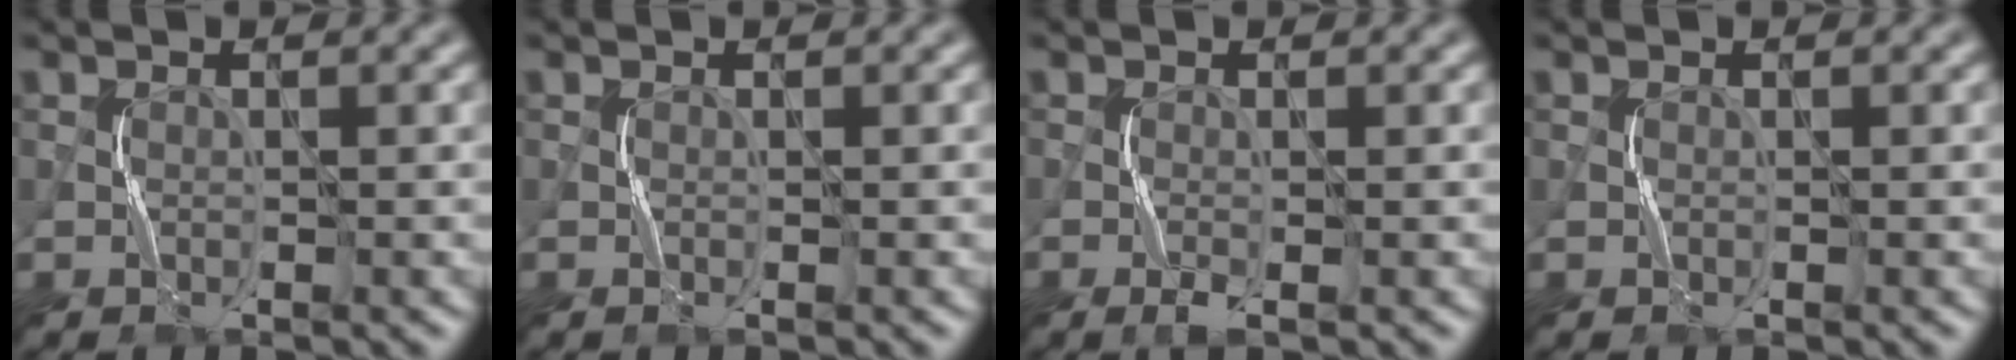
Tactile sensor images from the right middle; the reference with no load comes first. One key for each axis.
{"total": 0.0}
{"total": 1.2, "fx": -0.7, "fy": 0.1, "fz": 1.0, "tx": -0.026, "ty": 0.001, "tz": -0.014}
{"total": 0.0}